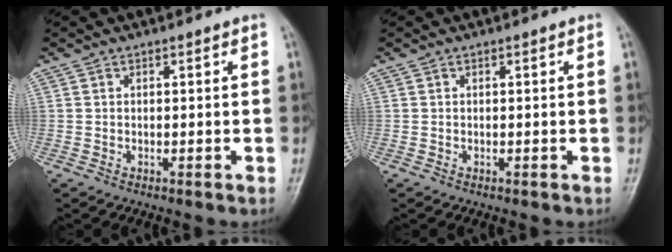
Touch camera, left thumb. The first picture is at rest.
{"total": 0.0}